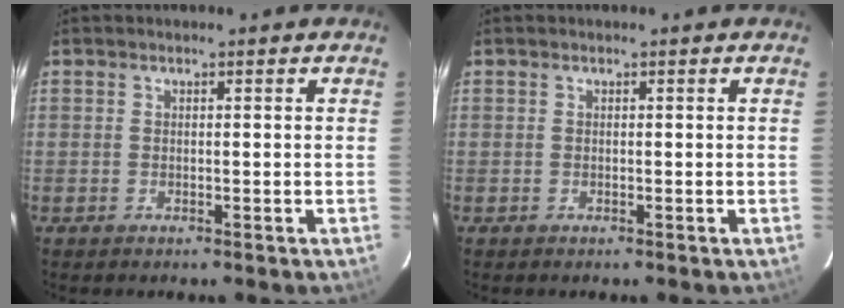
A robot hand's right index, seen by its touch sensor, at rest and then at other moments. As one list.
[{"total": 0.0}]